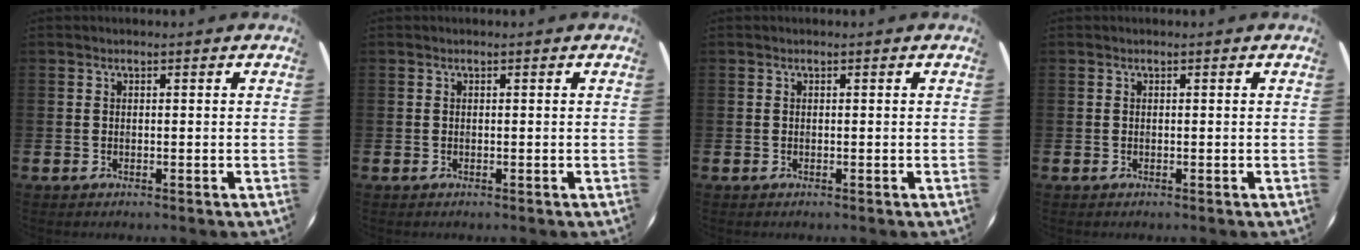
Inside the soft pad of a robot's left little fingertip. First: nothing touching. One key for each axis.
{"total": 0.0}
{"total": 0.0}
{"total": 0.0}